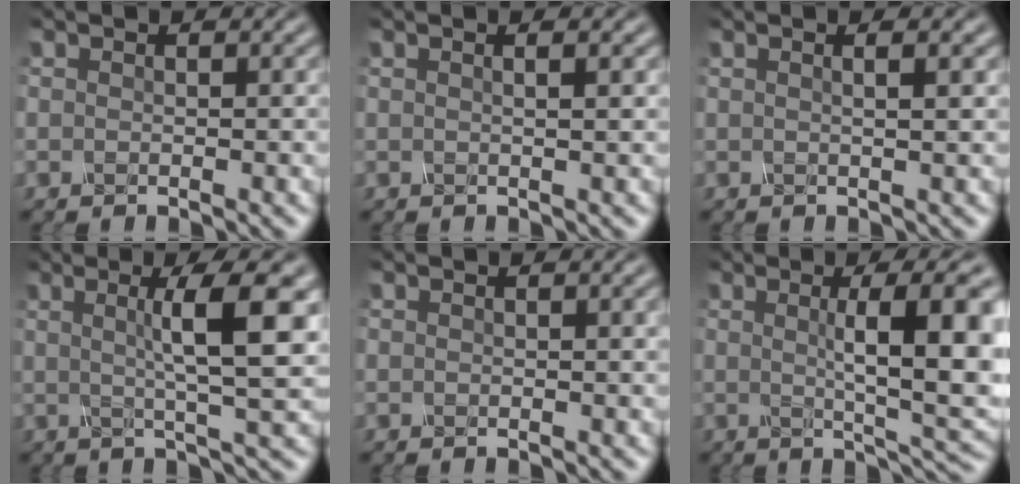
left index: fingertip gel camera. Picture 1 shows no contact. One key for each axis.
{"total": 1.7, "fx": 0.7, "fy": 0.7, "fz": 1.3, "tx": -0.001, "ty": 0.003, "tz": -0.005}
{"total": 2.5, "fx": 1.0, "fy": 1.2, "fz": 2.0, "tx": -0.005, "ty": 0.012, "tz": -0.010}
{"total": 7.5, "fx": 1.5, "fy": 1.4, "fz": 7.2, "tx": -0.083, "ty": 0.014, "tz": 0.023}
{"total": 0.6, "fx": 0.2, "fy": 0.1, "fz": 0.5, "tx": -0.002, "ty": 0.005, "tz": 0.004}
{"total": 9.9, "fx": 1.1, "fy": 2.3, "fz": 9.5, "tx": -0.113, "ty": 0.009, "tz": 0.020}